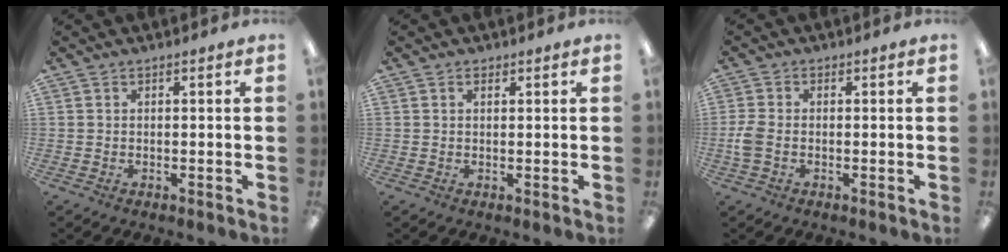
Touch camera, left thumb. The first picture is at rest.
{"total": 0.9, "force": [0.6, 0.5, 0.5], "torque": [-0.003, -0.002, 0.009]}
{"total": 4.2, "force": [-1.0, 2.5, 3.2], "torque": [-0.073, 0.001, -0.020]}